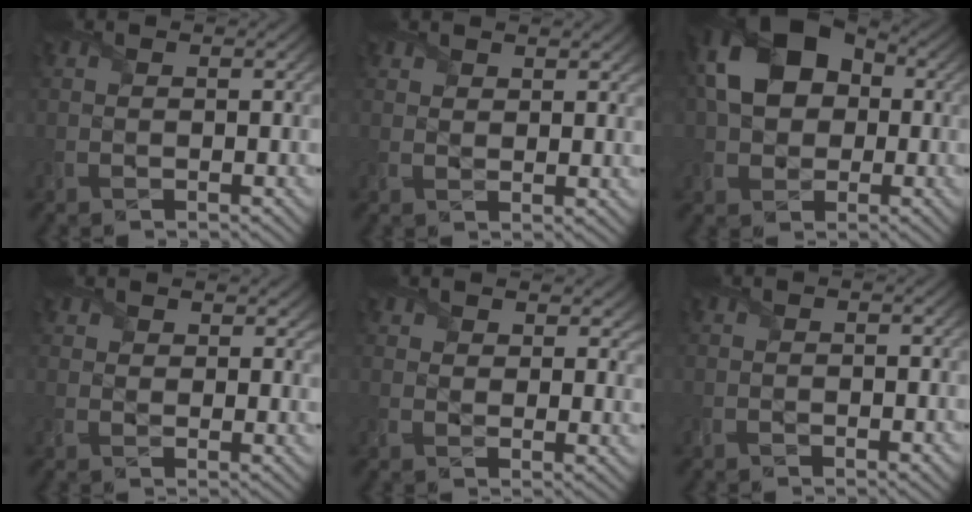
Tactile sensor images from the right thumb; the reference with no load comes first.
{"total": 2.3, "force": [1.7, 1.3, 0.8], "torque": [-0.017, -0.002, 0.035]}
{"total": 13.0, "force": [2.5, 9.4, 8.6], "torque": [-0.169, 0.017, 0.033]}
{"total": 3.5, "force": [2.4, 2.1, 1.3], "torque": [-0.030, -0.005, 0.047]}
{"total": 4.7, "force": [3.1, 2.9, 2.1], "torque": [-0.051, -0.004, 0.058]}
{"total": 1.0, "force": [-0.4, 0.5, 0.8], "torque": [-0.012, -0.005, -0.002]}